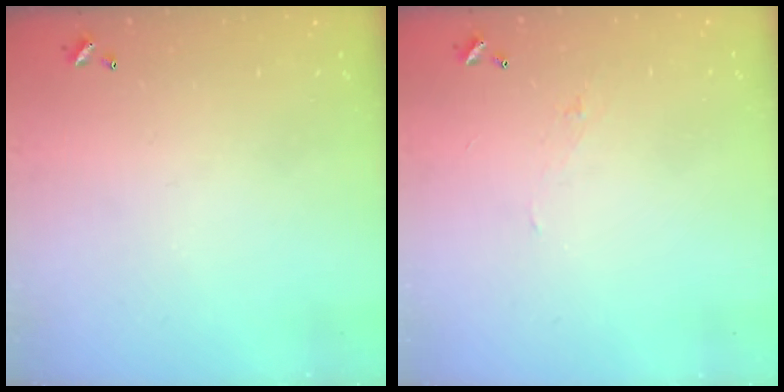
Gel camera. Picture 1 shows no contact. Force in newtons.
{"total": 2.0, "press": 1.9, "slide": 0.5}